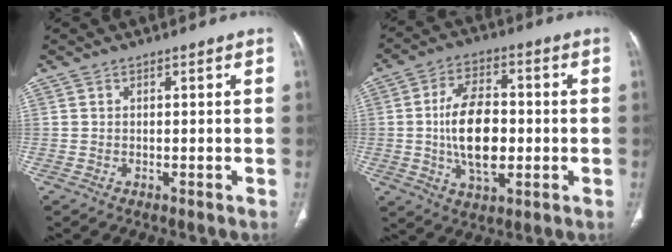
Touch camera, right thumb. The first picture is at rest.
{"total": 13.6, "force": [-1.2, 7.3, 11.4], "torque": [-0.199, 0.011, -0.021]}